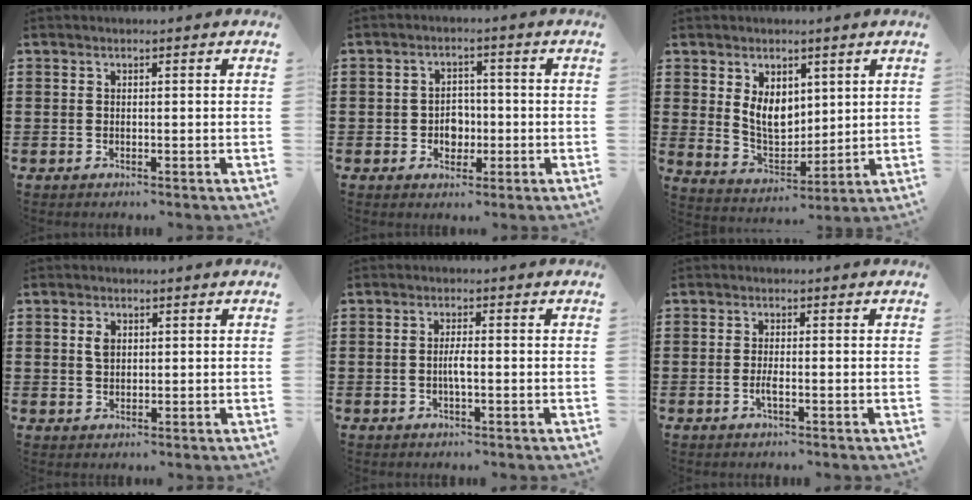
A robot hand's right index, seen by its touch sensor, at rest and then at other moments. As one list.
[{"total": 3.4, "force": [-0.9, 2.9, 1.5], "torque": [-0.029, 0.002, -0.023]}, {"total": 6.7, "force": [2.5, 4.7, 4.1], "torque": [-0.075, 0.001, 0.044]}, {"total": 2.2, "force": [0.6, 1.3, 1.6], "torque": [-0.035, 0.005, 0.012]}, {"total": 2.5, "force": [-0.5, 0.5, 2.4], "torque": [-0.052, 0.000, -0.012]}, {"total": 2.0, "force": [-0.8, 0.3, 1.8], "torque": [-0.040, -0.003, -0.016]}]